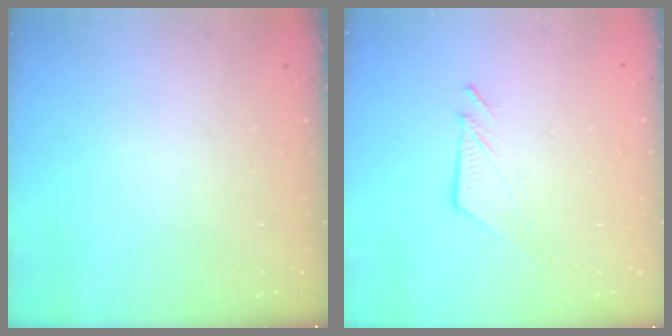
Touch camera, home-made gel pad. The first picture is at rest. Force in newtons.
{"total": 7.0, "press": 7.0, "slide": 0.1}